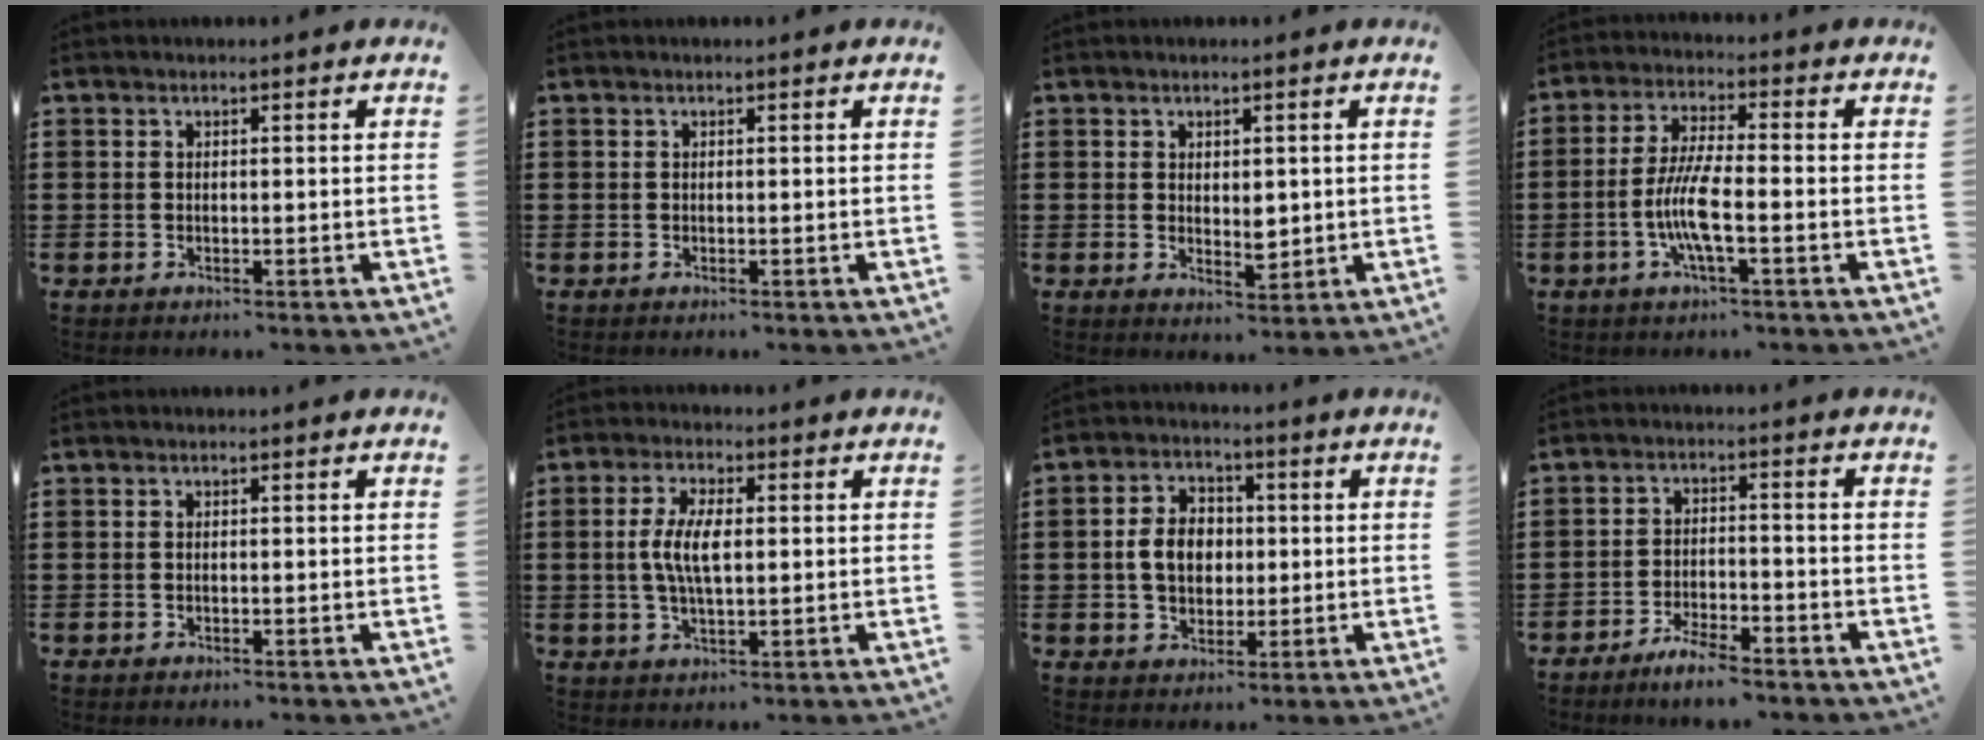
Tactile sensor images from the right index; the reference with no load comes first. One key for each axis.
{"total": 0.0}
{"total": 2.8, "fx": 0.6, "fy": 1.8, "fz": 2.1, "tx": -0.033, "ty": 0.001, "tz": 0.010}
{"total": 7.5, "fx": -2.2, "fy": 1.6, "fz": 7.0, "tx": -0.160, "ty": -0.013, "tz": -0.050}
{"total": 0.0}
{"total": 6.2, "fx": 0.2, "fy": 2.3, "fz": 5.8, "tx": -0.124, "ty": 0.002, "tz": -0.004}
{"total": 6.4, "fx": -0.1, "fy": 4.8, "fz": 4.3, "tx": -0.099, "ty": 0.008, "tz": -0.011}
{"total": 4.5, "fx": -4.2, "fy": 0.2, "fz": 1.6, "tx": -0.034, "ty": 0.002, "tz": -0.083}